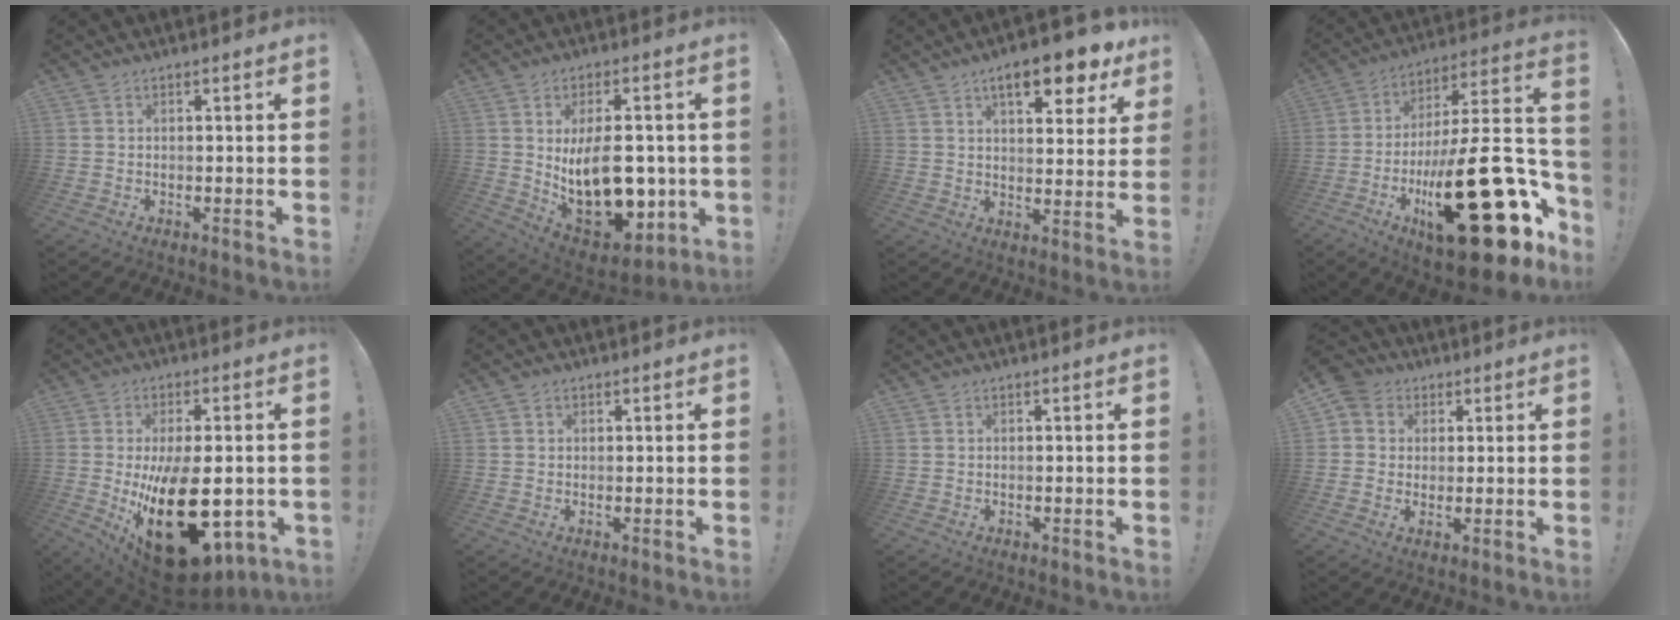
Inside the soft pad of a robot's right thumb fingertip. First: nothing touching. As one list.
[{"total": 20.0, "force": [-0.5, 11.8, 16.1], "torque": [-0.261, -0.016, 0.009]}, {"total": 12.2, "force": [7.4, 3.7, 9.0], "torque": [-0.122, -0.041, 0.117]}, {"total": 35.8, "force": [-11.9, 11.9, 31.6], "torque": [-0.468, 0.036, -0.166]}, {"total": 26.1, "force": [-3.8, 12.7, 22.5], "torque": [-0.366, -0.003, -0.037]}, {"total": 1.0, "force": [0.5, 0.8, 0.0], "torque": [0.008, -0.002, 0.008]}, {"total": 0.0}, {"total": 5.7, "force": [1.2, 5.3, 1.6], "torque": [-0.017, 0.000, 0.025]}]